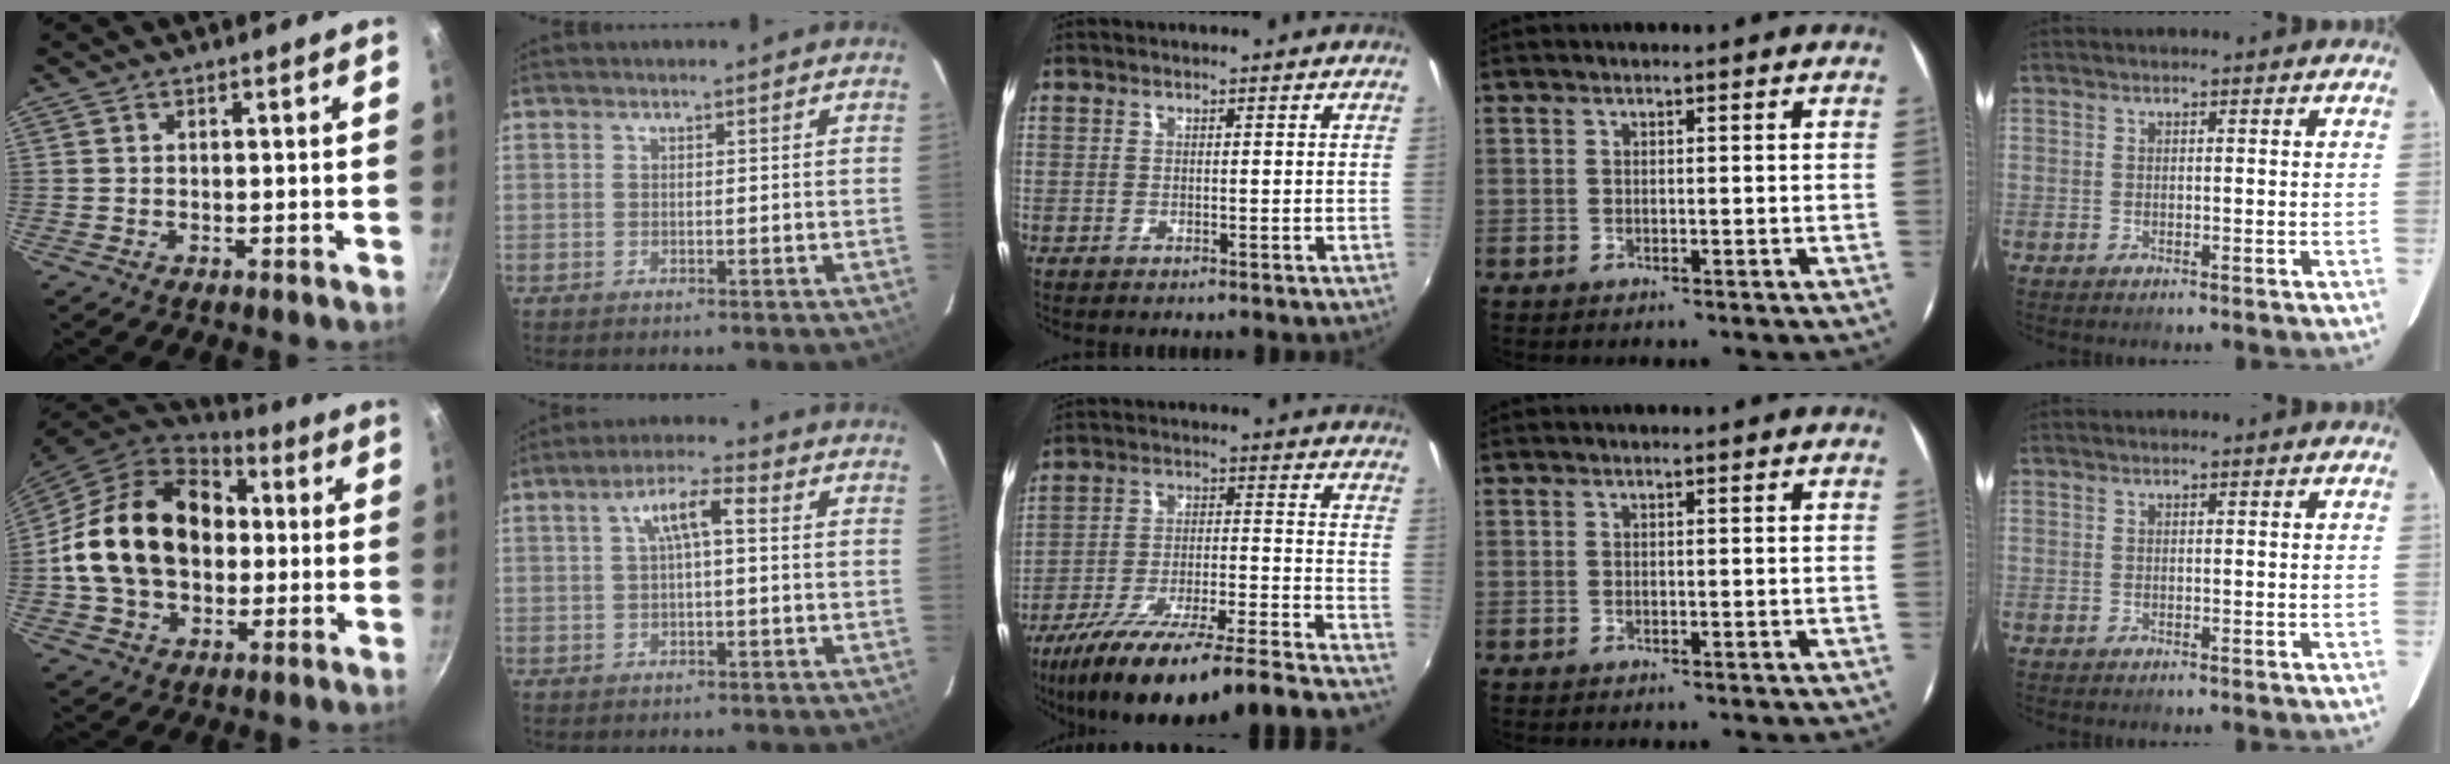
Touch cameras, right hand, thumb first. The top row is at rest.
{"thumb": {"total": 21.9, "force": [1.2, 16.2, 14.6], "torque": [-0.232, 0.037, 0.018]}, "index": {"total": 5.6, "force": [0.9, 1.6, 5.3], "torque": [-0.101, 0.018, 0.020]}, "middle": {"total": 30.5, "force": [-26.8, 1.1, 14.6], "torque": [-0.227, -0.075, -0.396]}}